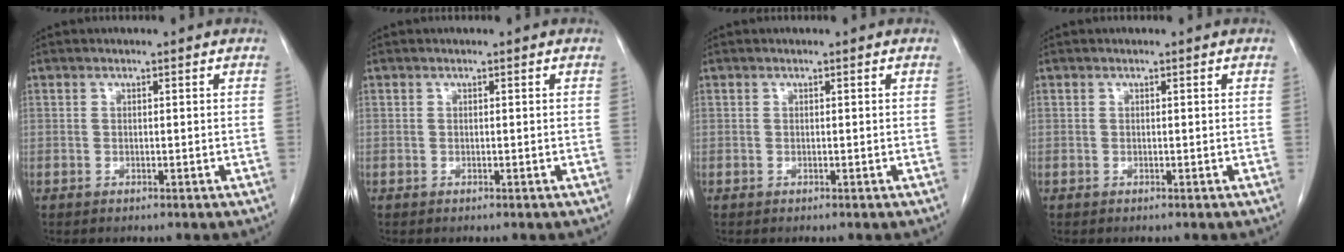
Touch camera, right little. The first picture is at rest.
{"total": 0.0}
{"total": 0.0}
{"total": 0.0}